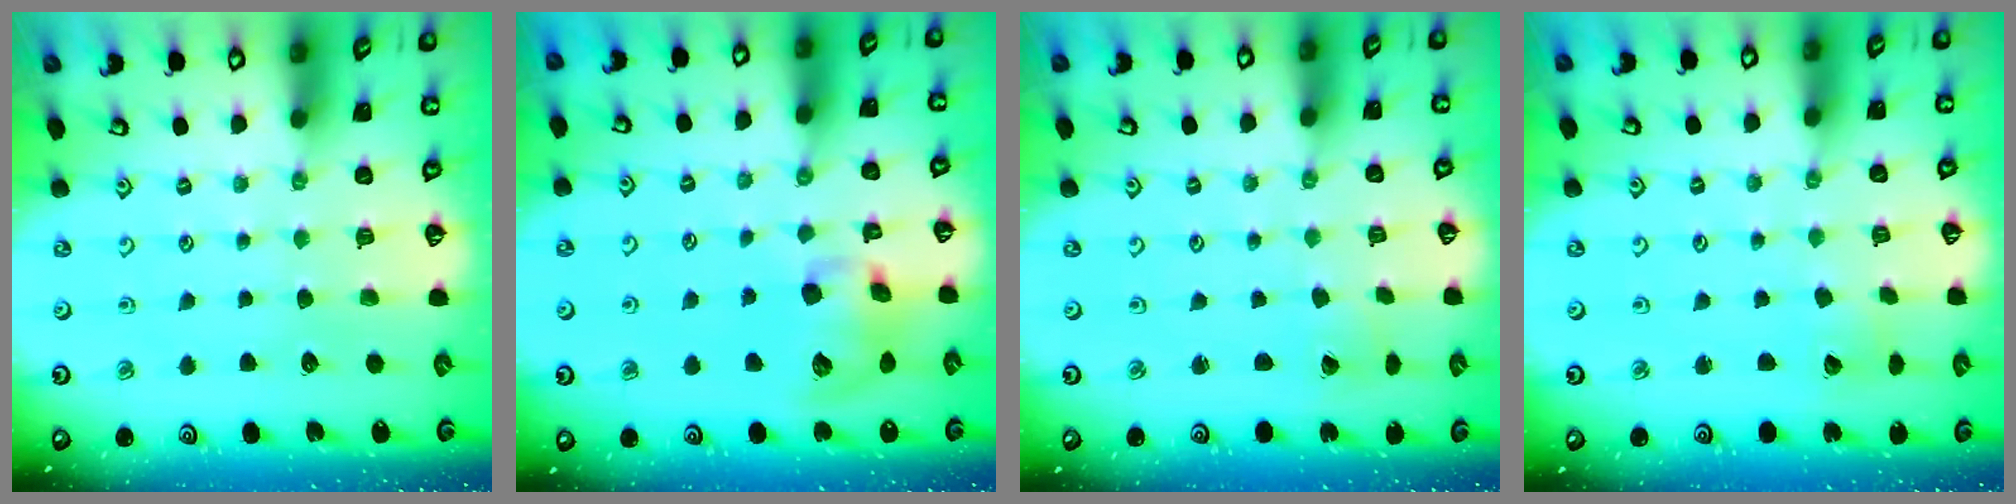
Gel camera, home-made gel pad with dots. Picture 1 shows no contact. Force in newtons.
{"total": 11.1, "press": 10.9, "slide": 1.9}
{"total": 1.8, "press": 1.7, "slide": 0.1}
{"total": 4.2, "press": 4.1, "slide": 0.3}